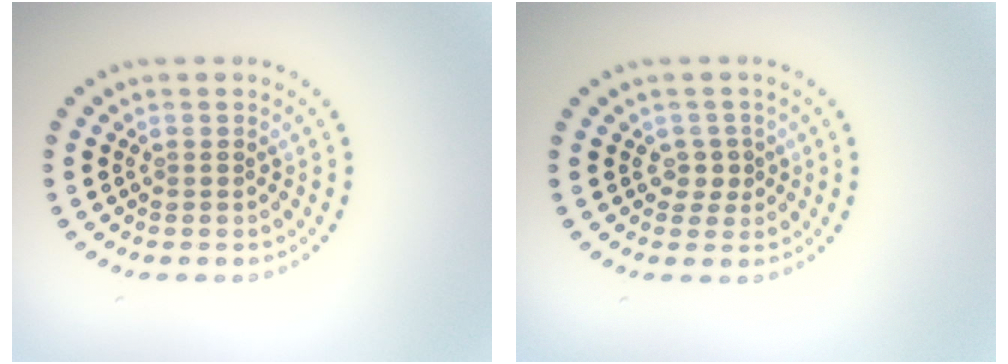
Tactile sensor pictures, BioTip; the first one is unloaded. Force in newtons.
{"total": 1.5, "press": 1.2, "slide": 0.9}